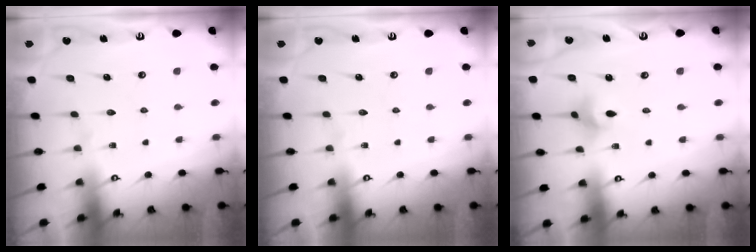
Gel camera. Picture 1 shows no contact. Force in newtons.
{"total": 0.0}
{"total": 3.6, "press": 3.5, "slide": 0.6}